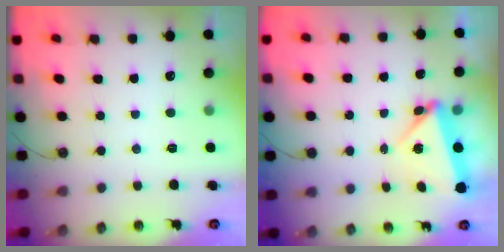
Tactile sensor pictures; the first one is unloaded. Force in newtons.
{"total": 6.7, "press": 6.6, "slide": 0.9}